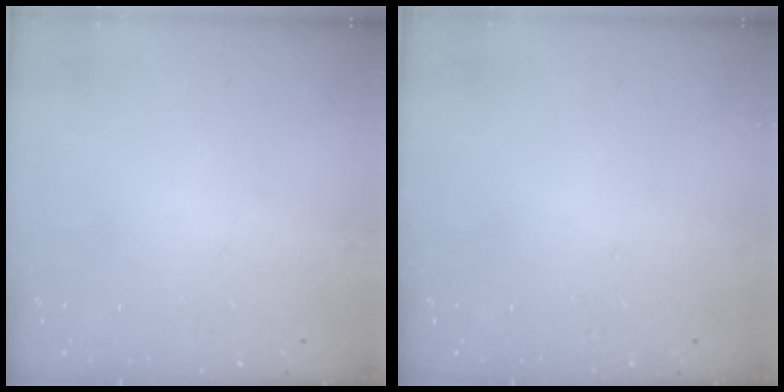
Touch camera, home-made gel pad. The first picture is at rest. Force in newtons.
{"total": 0.0}